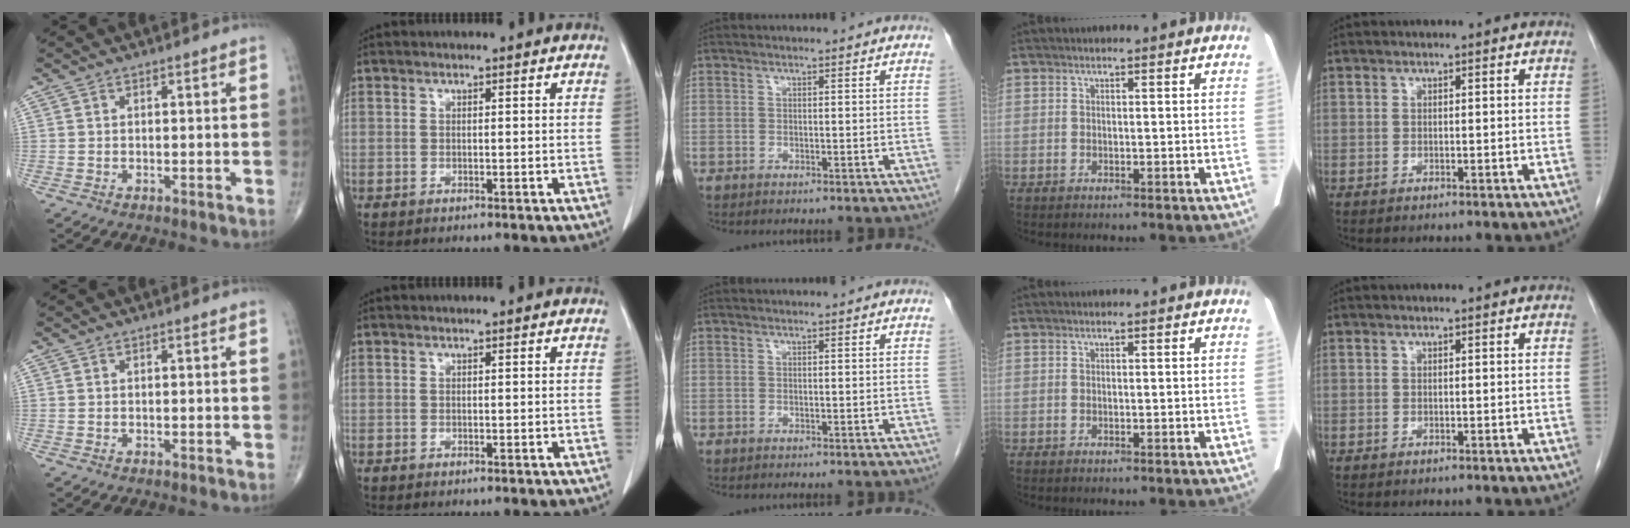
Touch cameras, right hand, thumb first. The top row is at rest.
{}